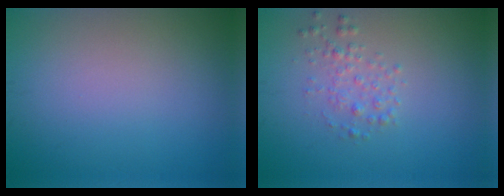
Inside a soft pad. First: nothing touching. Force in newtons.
{"total": 1.6, "press": 1.6, "slide": 0.0}